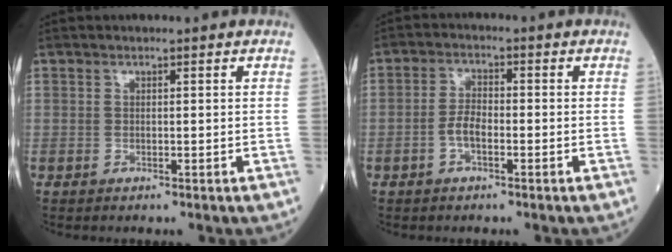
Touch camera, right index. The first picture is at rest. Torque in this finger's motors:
{"motor_torque": [0.09, -0.08, 0.05, 0.02]}